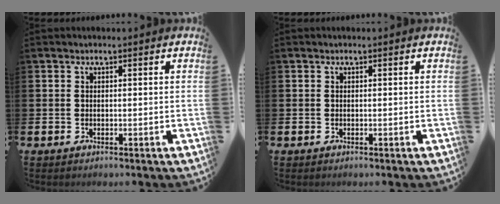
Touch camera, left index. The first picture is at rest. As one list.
[{"total": 0.0}]